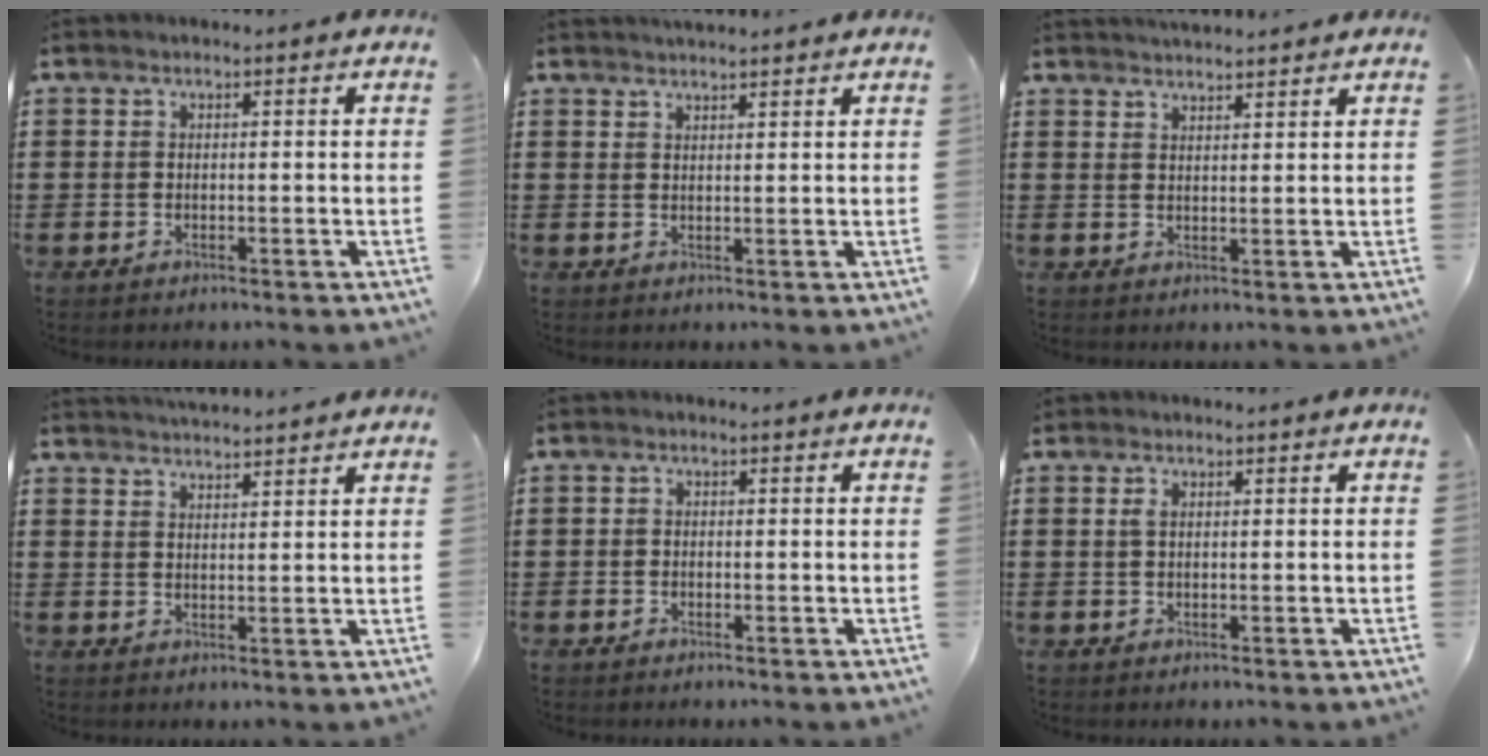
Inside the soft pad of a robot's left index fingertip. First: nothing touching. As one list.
[{"total": 2.1, "force": [2.1, 0.0, 0.3], "torque": [-0.010, -0.001, 0.040]}, {"total": 2.6, "force": [2.6, 0.0, 0.2], "torque": [-0.010, -0.004, 0.051]}, {"total": 3.1, "force": [3.0, -0.2, 0.2], "torque": [-0.012, -0.011, 0.057]}, {"total": 0.9, "force": [-0.5, 0.7, 0.2], "torque": [-0.006, 0.001, -0.011]}, {"total": 1.1, "force": [0.4, 0.6, 0.9], "torque": [-0.019, 0.004, 0.006]}]